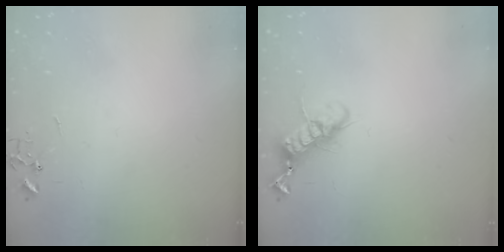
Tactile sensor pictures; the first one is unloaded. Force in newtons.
{"total": 11.8, "press": 11.7, "slide": 1.4}